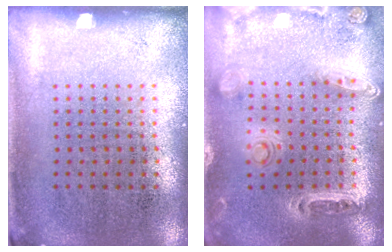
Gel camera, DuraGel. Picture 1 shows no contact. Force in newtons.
{"total": 1.4, "press": 1.3, "slide": 0.3}